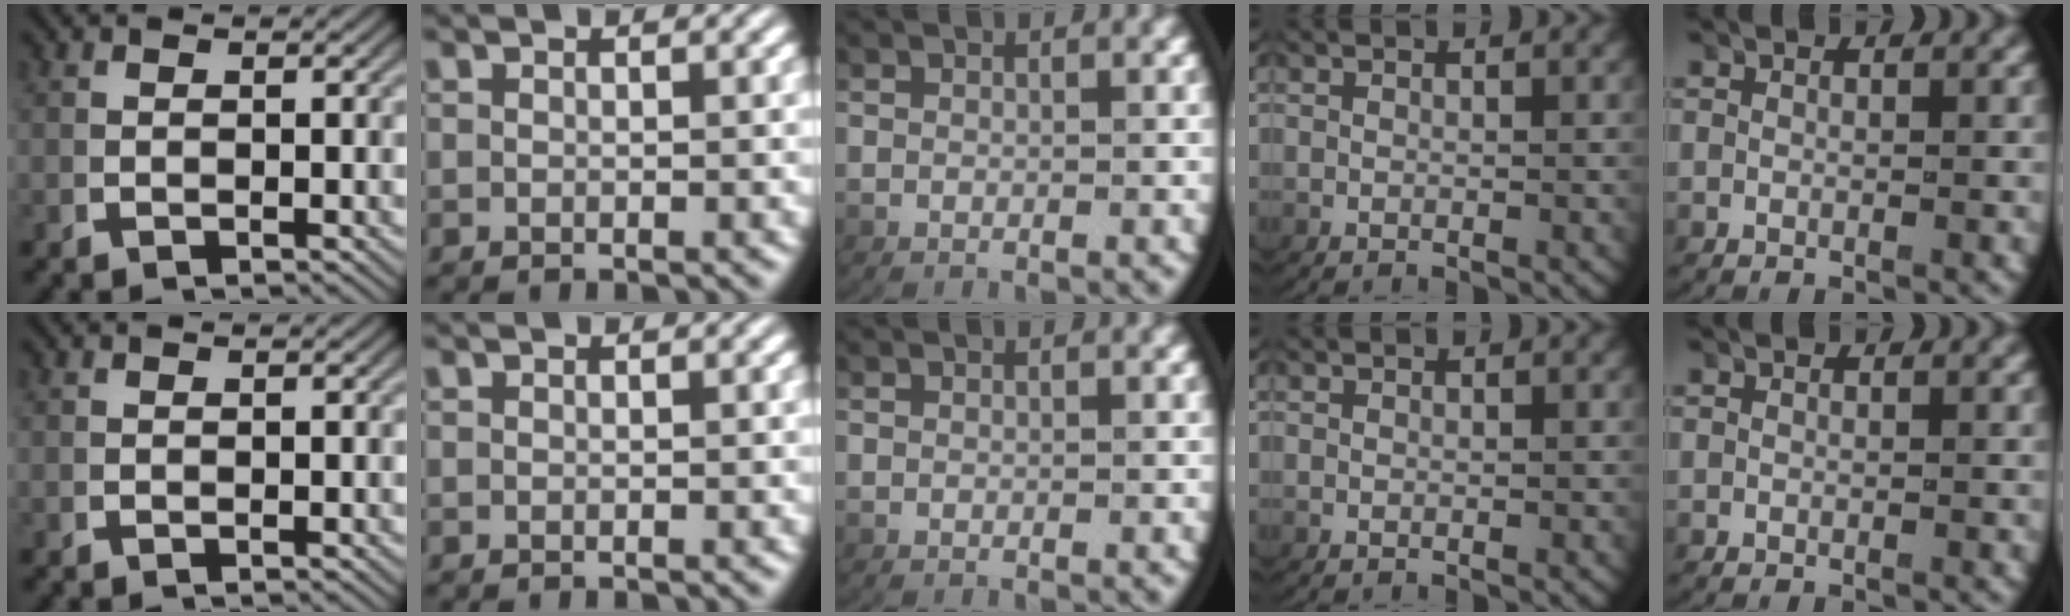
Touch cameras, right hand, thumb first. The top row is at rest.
{}